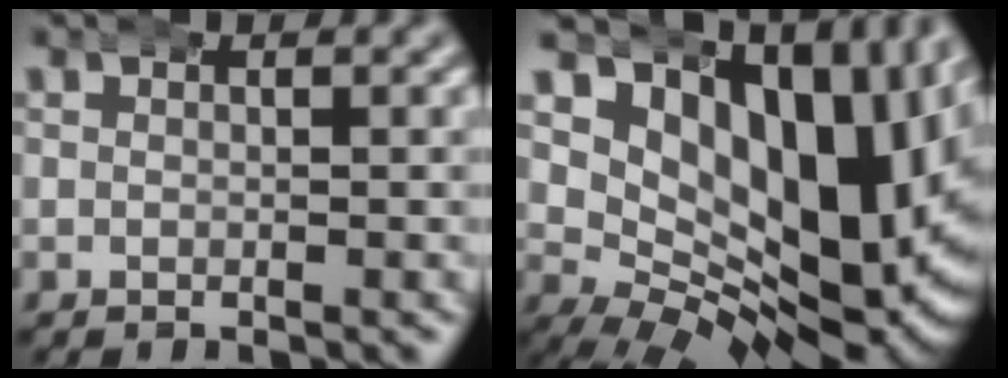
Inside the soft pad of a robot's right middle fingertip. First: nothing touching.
{"total": 20.1, "force": [5.2, 12.0, 15.3], "torque": [-0.223, 0.004, 0.085]}